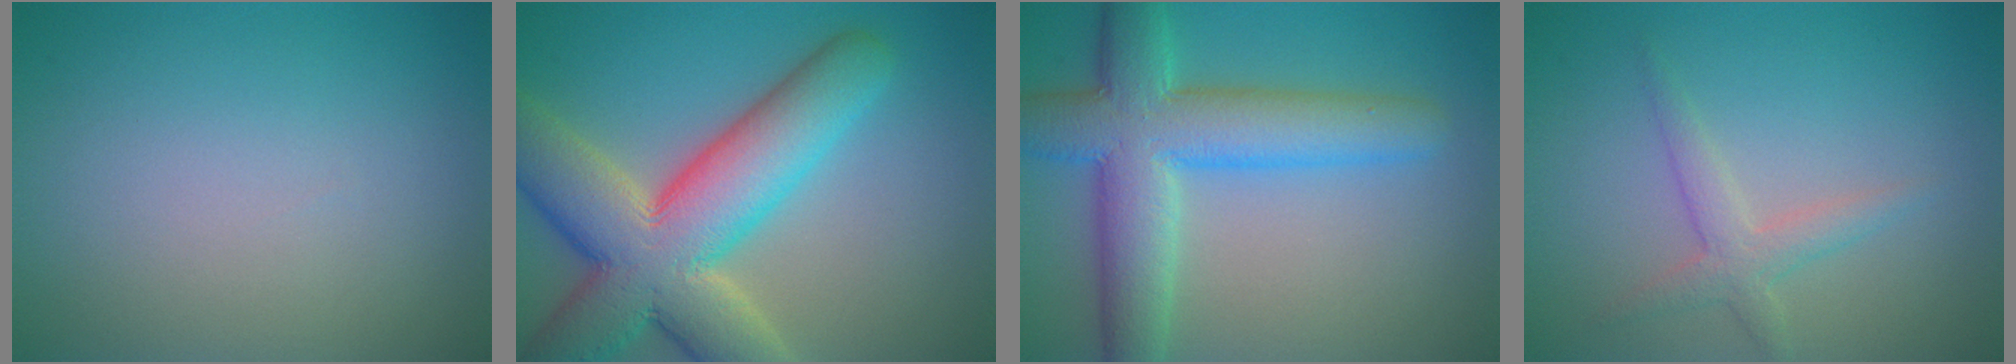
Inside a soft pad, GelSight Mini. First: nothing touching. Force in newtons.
{"total": 12.4, "press": 12.3, "slide": 1.2}
{"total": 8.6, "press": 8.6, "slide": 0.3}
{"total": 2.2, "press": 2.2, "slide": 0.1}